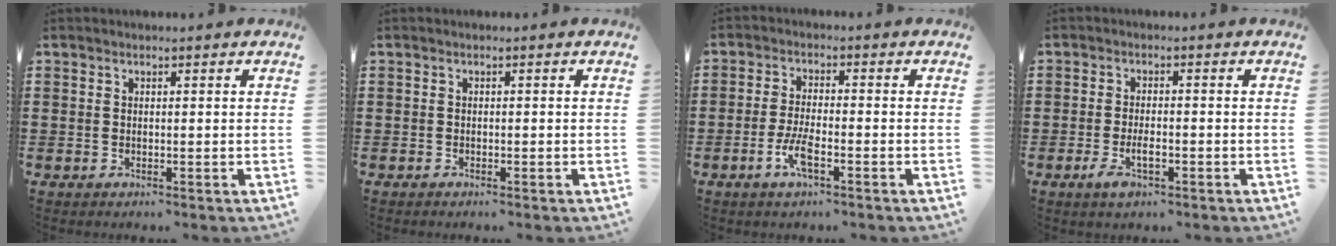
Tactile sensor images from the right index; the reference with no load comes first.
{"total": 0.6, "force": [-0.5, 0.0, 0.1], "torque": [-0.003, -0.001, -0.011]}
{"total": 4.5, "force": [-2.1, 1.1, 3.8], "torque": [-0.083, -0.005, -0.043]}
{"total": 3.7, "force": [-1.6, 1.3, 3.1], "torque": [-0.067, -0.004, -0.032]}